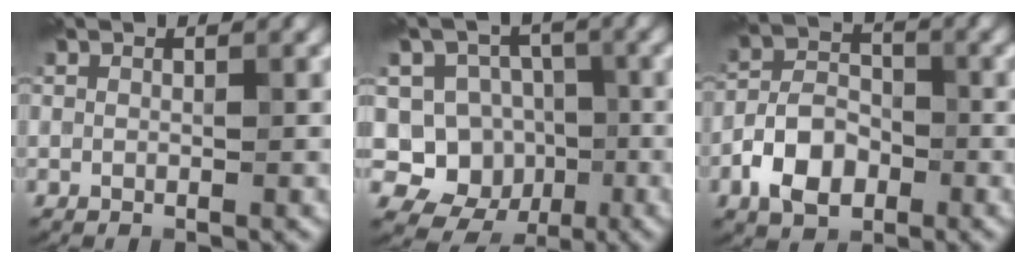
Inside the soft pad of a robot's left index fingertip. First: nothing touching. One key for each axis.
{"total": 8.7, "fx": -2.3, "fy": 7.9, "fz": 2.6, "tx": -0.058, "ty": 0.028, "tz": -0.049}
{"total": 5.0, "fx": -2.4, "fy": 3.1, "fz": 3.1, "tx": -0.060, "ty": 0.002, "tz": -0.044}